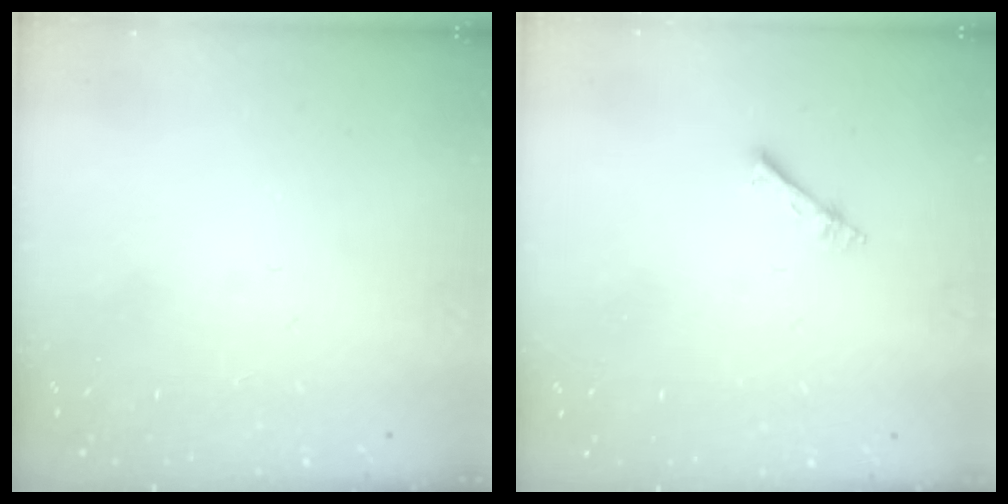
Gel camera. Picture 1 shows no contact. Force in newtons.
{"total": 4.0, "press": 3.9, "slide": 0.5}